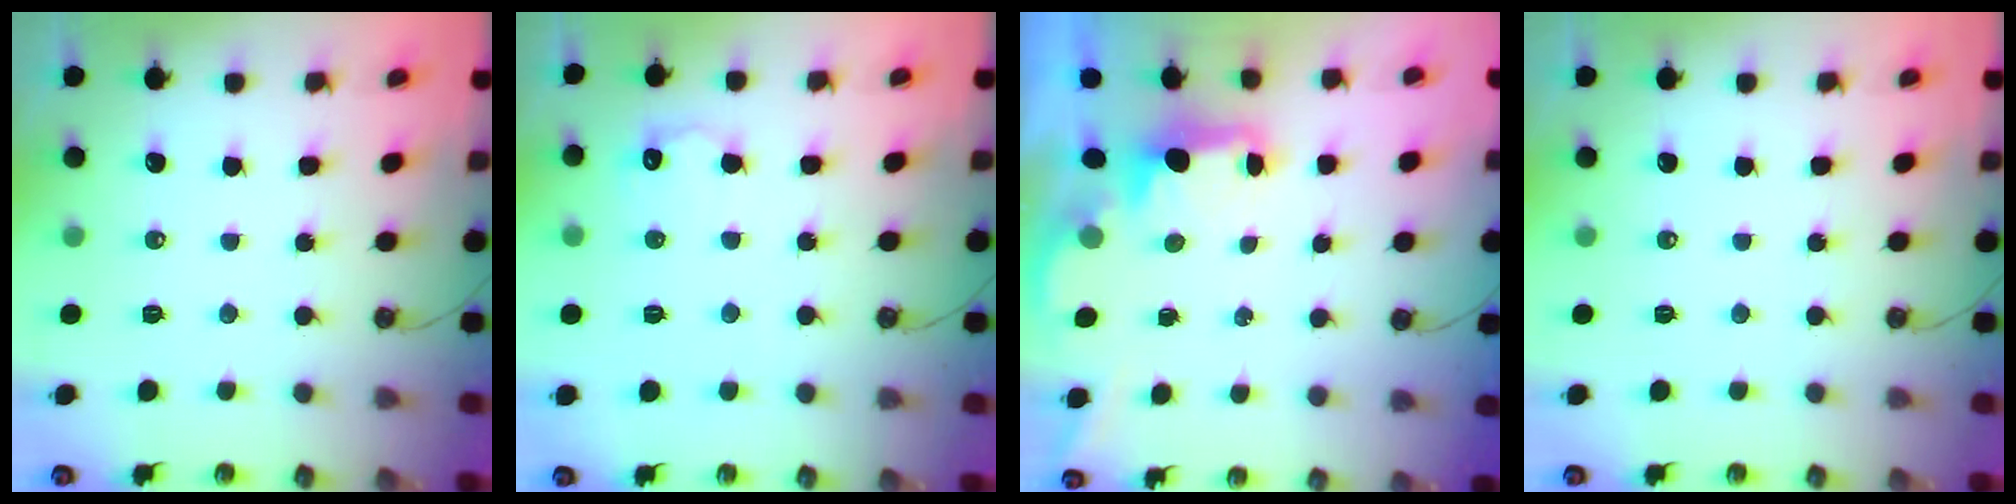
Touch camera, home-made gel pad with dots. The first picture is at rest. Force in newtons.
{"total": 7.8, "press": 7.8, "slide": 0.5}
{"total": 1.9, "press": 1.7, "slide": 0.7}
{"total": 0.0}